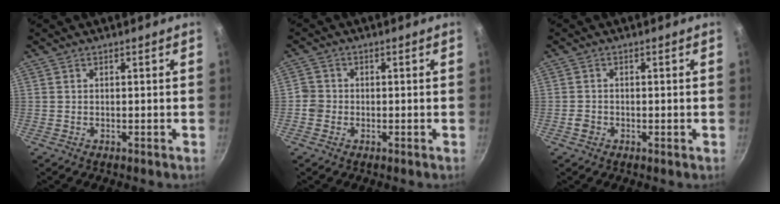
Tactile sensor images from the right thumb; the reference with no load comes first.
{"total": 2.8, "force": [-0.9, 2.6, 0.7], "torque": [0.001, 0.013, -0.021]}
{"total": 1.6, "force": [-0.8, 1.2, 0.7], "torque": [-0.014, 0.005, -0.016]}